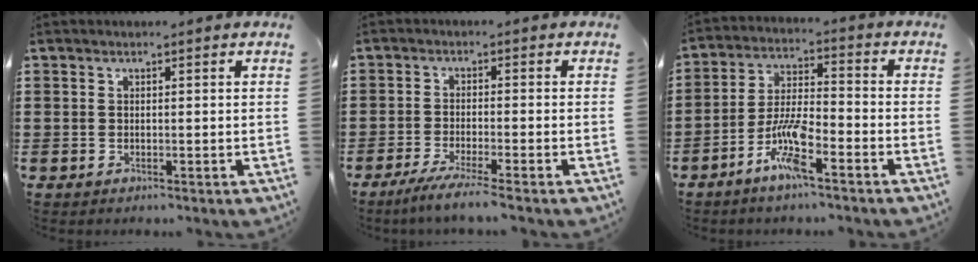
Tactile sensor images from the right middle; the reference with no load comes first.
{"total": 3.7, "force": [-3.1, -0.3, 2.0], "torque": [-0.039, -0.010, -0.059]}
{"total": 7.9, "force": [-4.4, 1.6, 6.3], "torque": [-0.144, -0.005, -0.086]}